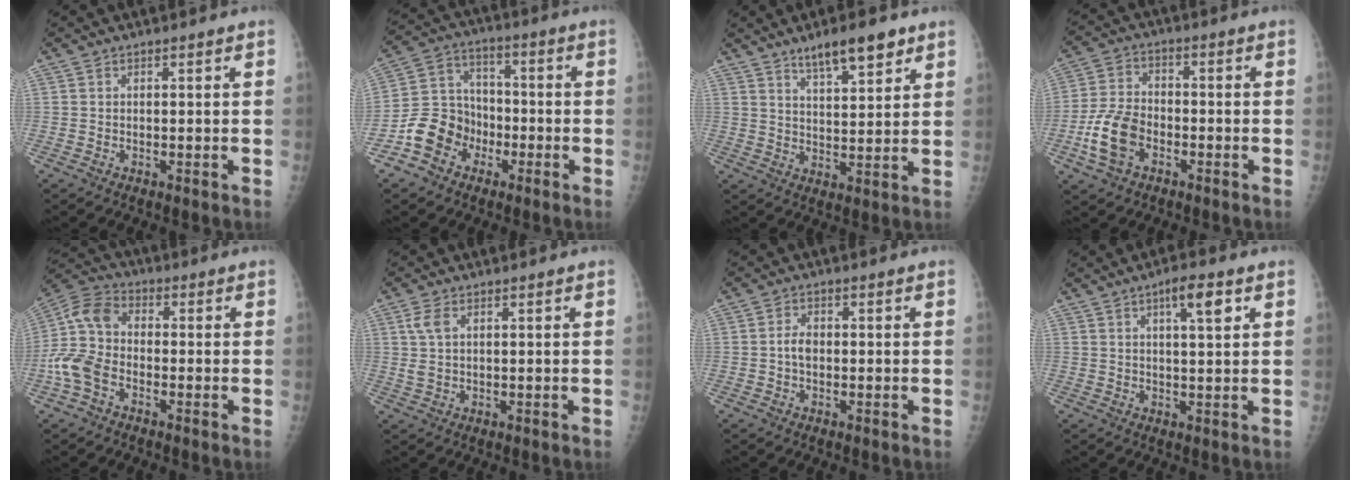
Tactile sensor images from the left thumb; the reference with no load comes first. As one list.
[{"total": 11.0, "force": [-5.2, 8.9, 3.9], "torque": [-0.043, 0.053, -0.101]}, {"total": 8.7, "force": [5.9, 2.4, 5.9], "torque": [-0.080, -0.030, 0.100]}, {"total": 9.8, "force": [-3.8, 6.4, 6.5], "torque": [-0.124, 0.020, -0.075]}, {"total": 10.2, "force": [-3.2, 6.7, 7.0], "torque": [-0.152, 0.028, -0.074]}, {"total": 3.3, "force": [1.2, 1.7, 2.6], "torque": [-0.060, 0.004, 0.025]}, {"total": 2.5, "force": [-0.4, 1.7, 1.9], "torque": [-0.028, 0.009, -0.010]}, {"total": 5.6, "force": [2.5, 1.3, 4.8], "torque": [-0.072, -0.004, 0.038]}]